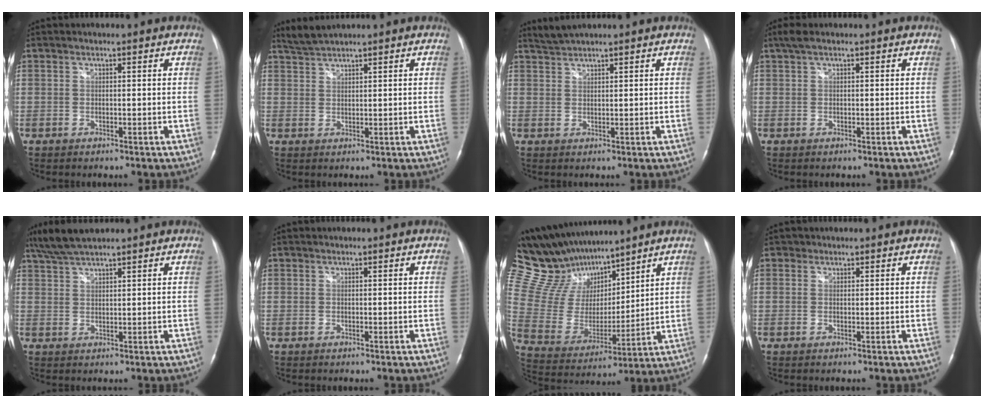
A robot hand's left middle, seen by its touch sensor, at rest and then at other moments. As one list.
[{"total": 2.7, "force": [2.6, -0.4, 0.5], "torque": [-0.018, 0.010, 0.058]}, {"total": 2.3, "force": [2.2, -0.2, 0.4], "torque": [-0.013, 0.010, 0.048]}, {"total": 2.1, "force": [1.3, 0.7, 1.4], "torque": [-0.032, 0.023, 0.025]}, {"total": 5.9, "force": [5.1, 0.5, 3.0], "torque": [-0.066, 0.021, 0.100]}, {"total": 0.0}, {"total": 16.6, "force": [14.3, 5.7, 6.4], "torque": [-0.137, 0.024, 0.273]}, {"total": 0.9, "force": [0.5, 0.8, 0.0], "torque": [0.005, -0.001, 0.003]}]